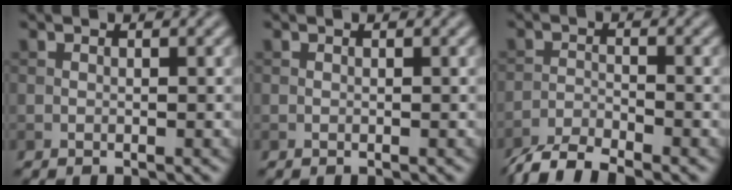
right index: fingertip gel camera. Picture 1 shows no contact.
{"total": 0.0}
{"total": 5.0, "force": [-4.3, 1.0, 2.3], "torque": [-0.043, -0.008, -0.088]}